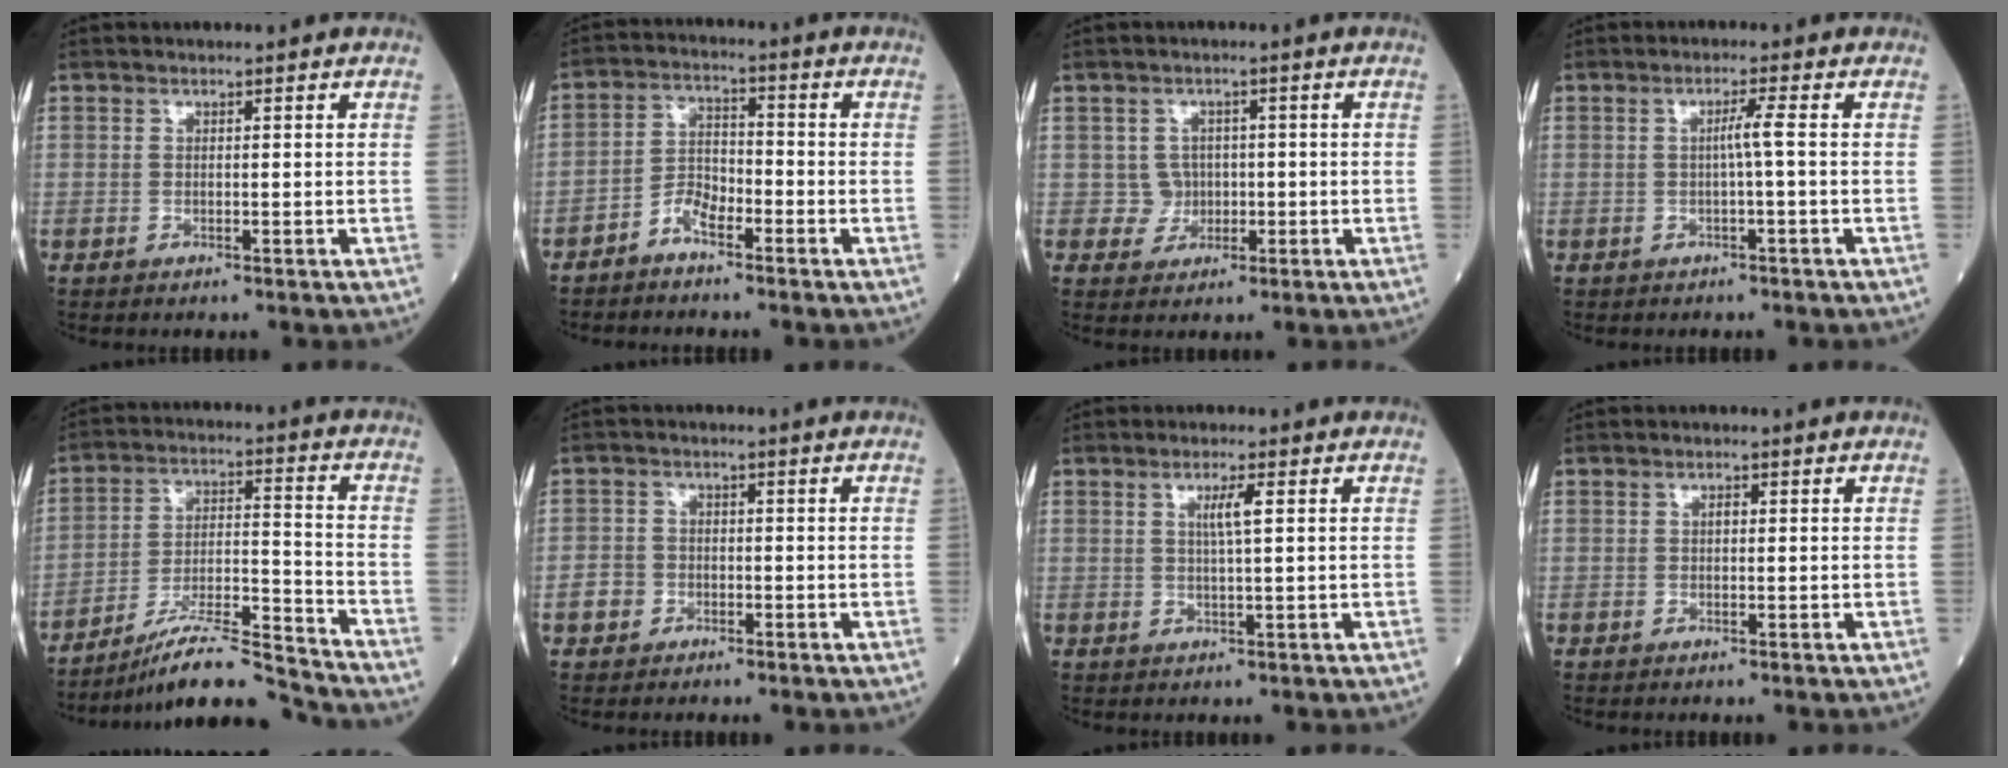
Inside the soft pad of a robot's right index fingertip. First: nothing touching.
{"total": 4.4, "force": [-3.1, 1.9, 2.4], "torque": [-0.045, 0.012, -0.063]}
{"total": 2.7, "force": [0.1, 2.7, 0.0], "torque": [0.011, 0.008, 0.004]}
{"total": 2.1, "force": [0.0, -0.8, 1.9], "torque": [-0.034, 0.002, -0.001]}
{"total": 12.5, "force": [-11.6, -0.5, 4.6], "torque": [-0.073, 0.020, -0.203]}
{"total": 2.9, "force": [-1.3, 2.5, 0.7], "torque": [-0.013, 0.009, -0.024]}
{"total": 2.7, "force": [1.1, -0.2, 2.5], "torque": [-0.044, -0.001, 0.020]}
{"total": 0.8, "force": [0.1, 0.4, 0.6], "torque": [-0.012, 0.002, 0.000]}